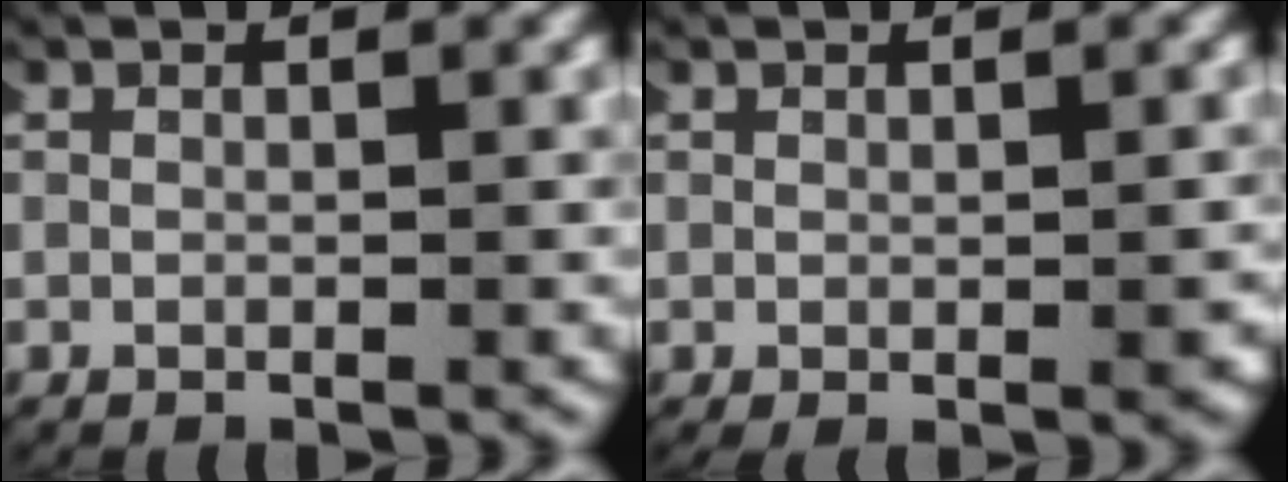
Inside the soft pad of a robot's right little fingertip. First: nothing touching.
{"total": 0.7, "force": [-0.2, 0.2, 0.7], "torque": [-0.013, -0.005, 0.001]}